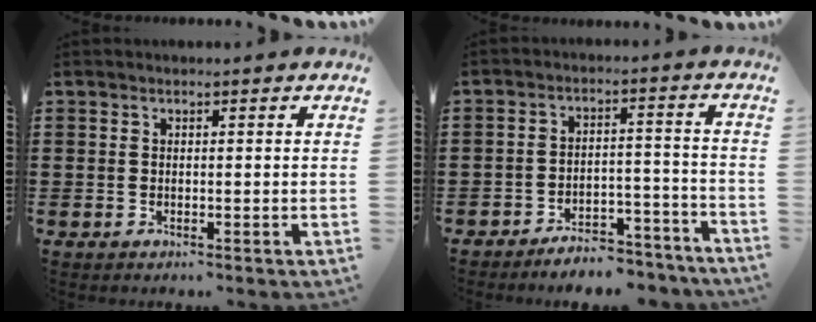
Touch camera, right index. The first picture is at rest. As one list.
[{"total": 5.3, "force": [-5.2, 0.6, 0.8], "torque": [-0.013, 0.013, -0.104]}]